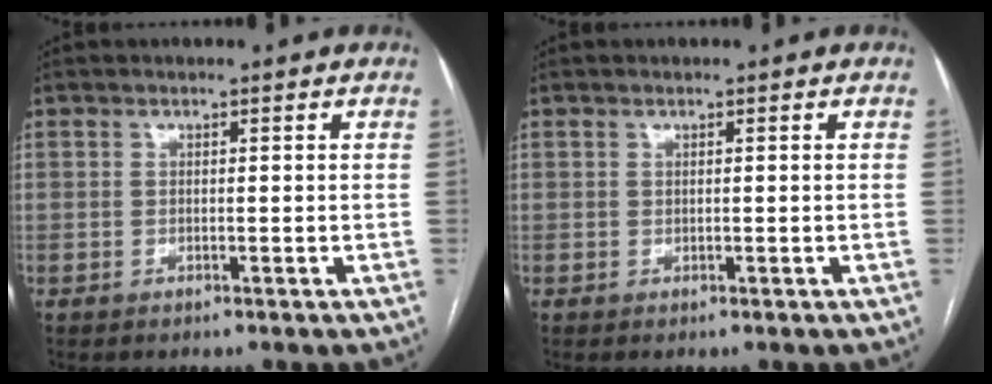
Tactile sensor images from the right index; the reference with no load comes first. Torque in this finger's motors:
{"motor_torque": [0.24, -0.10, -0.04, -0.01]}